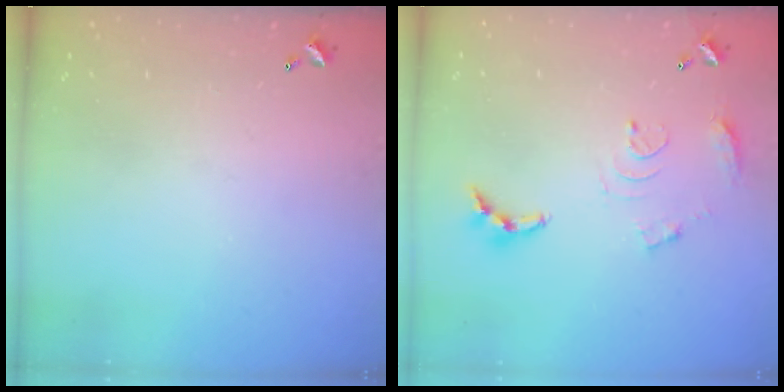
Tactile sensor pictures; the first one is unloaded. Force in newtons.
{"total": 10.6, "press": 10.6, "slide": 0.8}